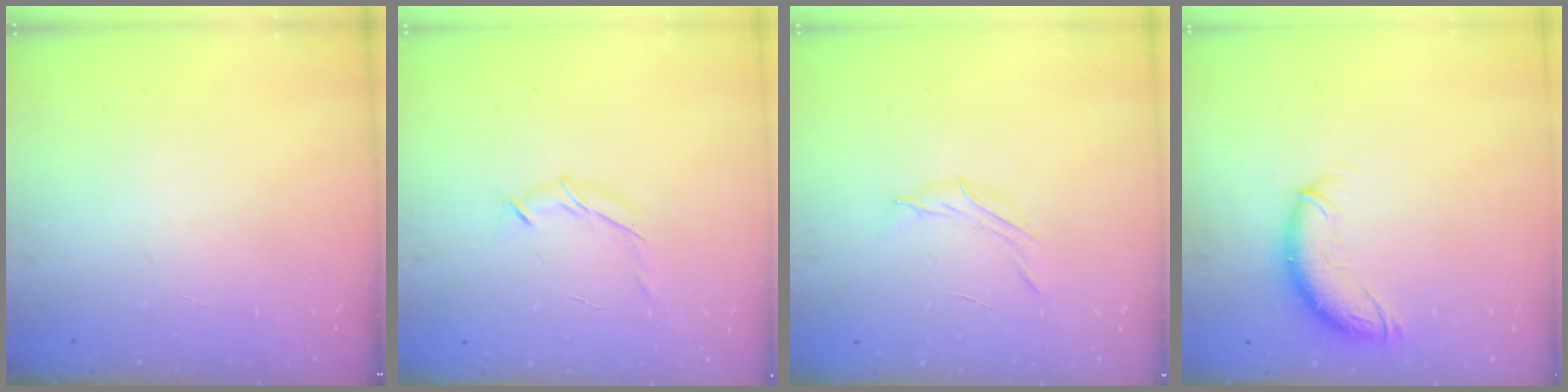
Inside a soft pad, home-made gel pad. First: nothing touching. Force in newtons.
{"total": 6.7, "press": 6.6, "slide": 1.2}
{"total": 4.2, "press": 4.0, "slide": 1.2}
{"total": 10.3, "press": 10.3, "slide": 1.2}